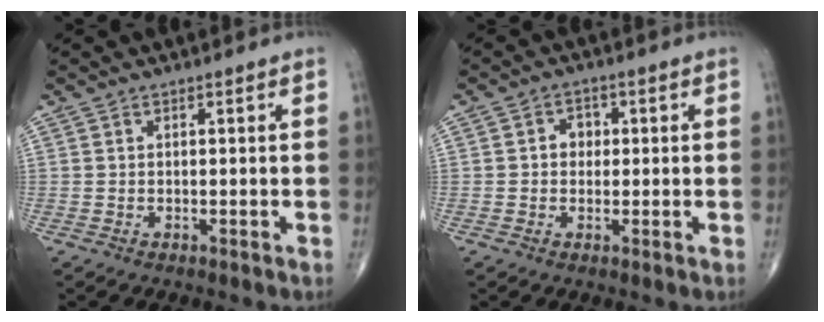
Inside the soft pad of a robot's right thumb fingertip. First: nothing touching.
{"total": 3.1, "force": [0.2, 2.6, 1.6], "torque": [-0.004, 0.008, -0.002]}